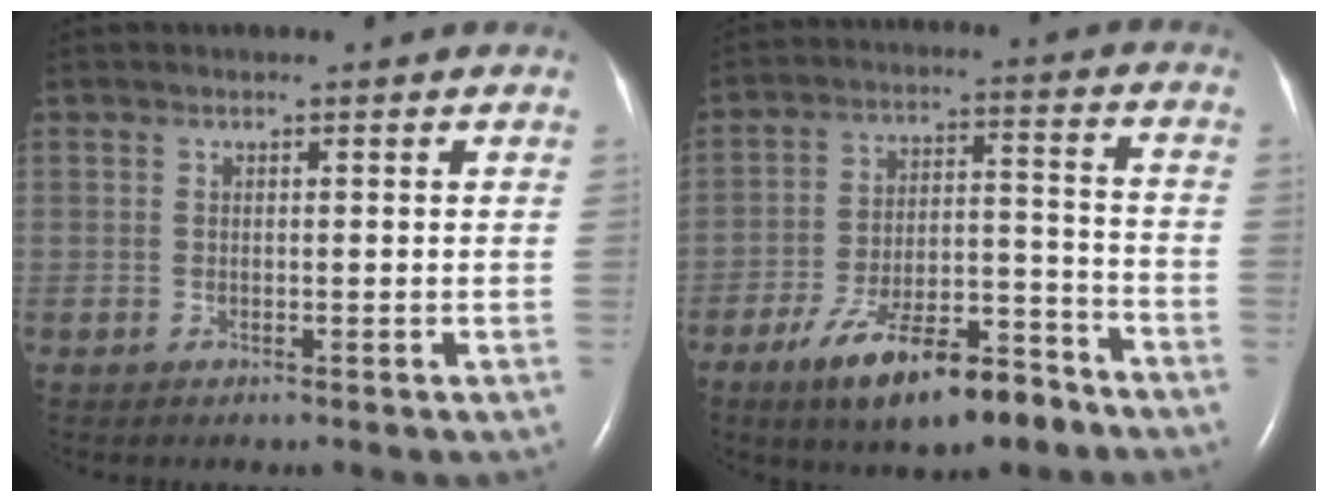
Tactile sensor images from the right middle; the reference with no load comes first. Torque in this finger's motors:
{"motor_torque": [1.57, -0.57, 0.32, 0.18]}